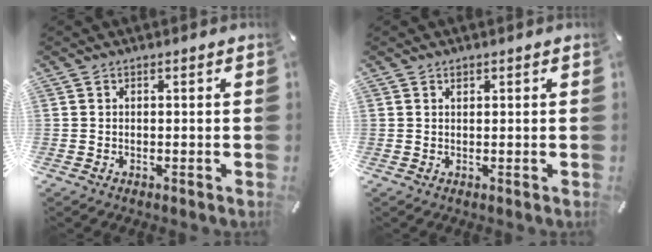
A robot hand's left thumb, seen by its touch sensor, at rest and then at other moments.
{"total": 0.6, "force": [0.4, 0.4, 0.2], "torque": [-0.005, 0.000, 0.008]}